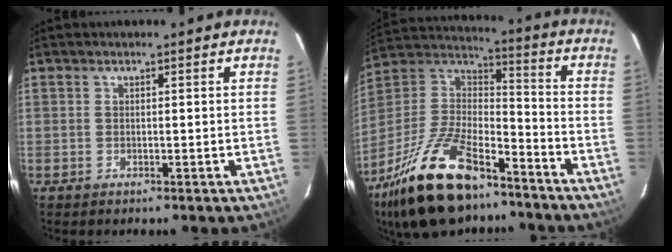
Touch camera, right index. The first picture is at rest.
{"total": 23.7, "force": [-16.2, 9.7, 14.3], "torque": [-0.298, -0.005, -0.278]}